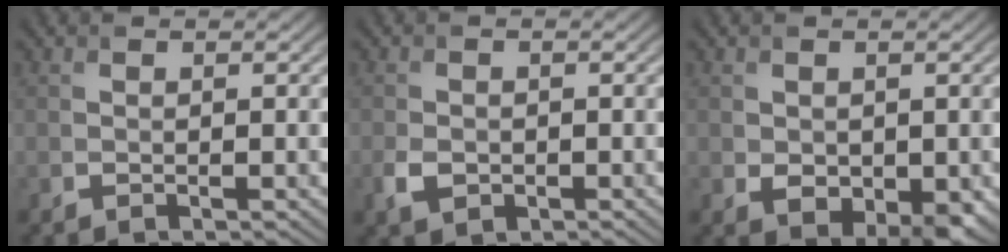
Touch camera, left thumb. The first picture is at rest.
{"total": 2.6, "force": [-0.9, 2.0, 1.4], "torque": [-0.036, -0.010, -0.020]}
{"total": 3.8, "force": [-0.6, 2.7, 2.6], "torque": [-0.048, -0.020, -0.003]}